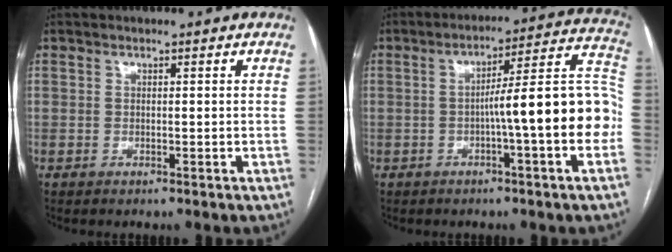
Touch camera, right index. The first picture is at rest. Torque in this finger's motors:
{"motor_torque": [1.67, -0.47, 0.83, 0.18]}